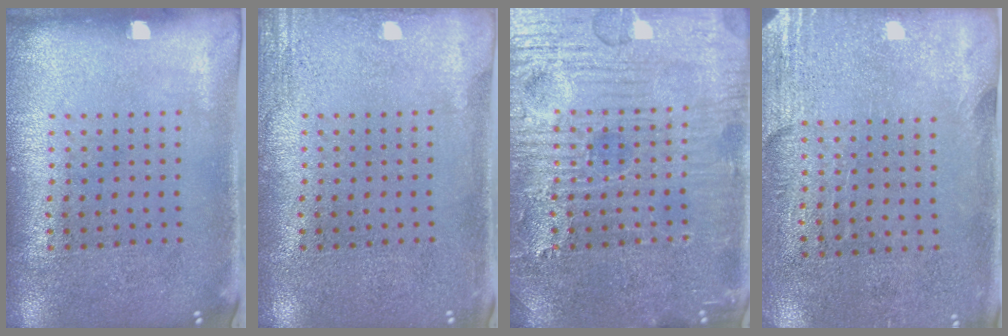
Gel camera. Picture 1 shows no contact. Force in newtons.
{"total": 1.8, "press": 1.8, "slide": 0.2}
{"total": 7.1, "press": 7.1, "slide": 0.9}
{"total": 2.8, "press": 2.4, "slide": 1.4}